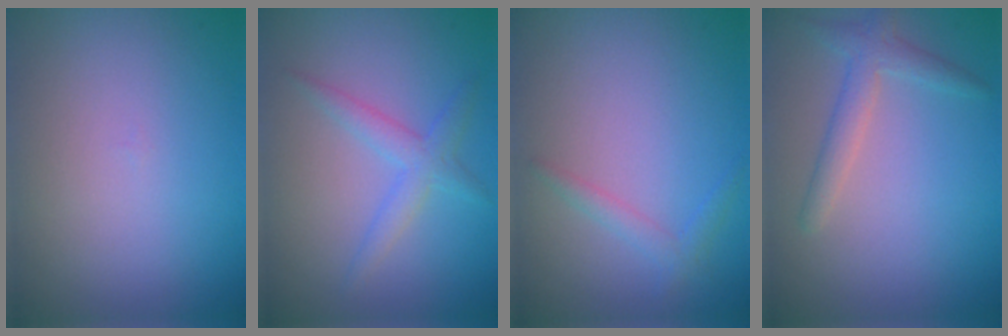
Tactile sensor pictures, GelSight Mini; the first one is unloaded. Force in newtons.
{"total": 2.3, "press": 2.3, "slide": 0.1}
{"total": 1.4, "press": 1.4, "slide": 0.1}
{"total": 2.3, "press": 2.3, "slide": 0.1}